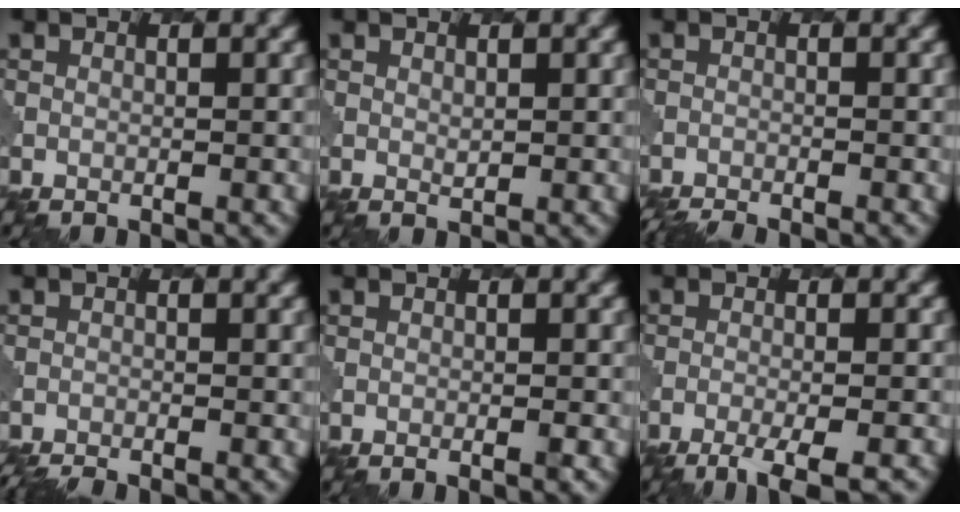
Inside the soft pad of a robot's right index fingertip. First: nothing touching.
{"total": 0.8, "force": [0.6, 0.4, 0.4], "torque": [-0.006, -0.005, 0.014]}
{"total": 3.6, "force": [-3.4, 0.4, 0.8], "torque": [-0.017, -0.014, -0.052]}
{"total": 3.2, "force": [-3.1, 0.4, 0.7], "torque": [-0.017, -0.013, -0.048]}
{"total": 0.9, "force": [-0.3, 0.1, 0.8], "torque": [-0.008, 0.001, -0.006]}
{"total": 4.4, "force": [-2.9, 0.9, 3.2], "torque": [-0.047, -0.005, -0.049]}